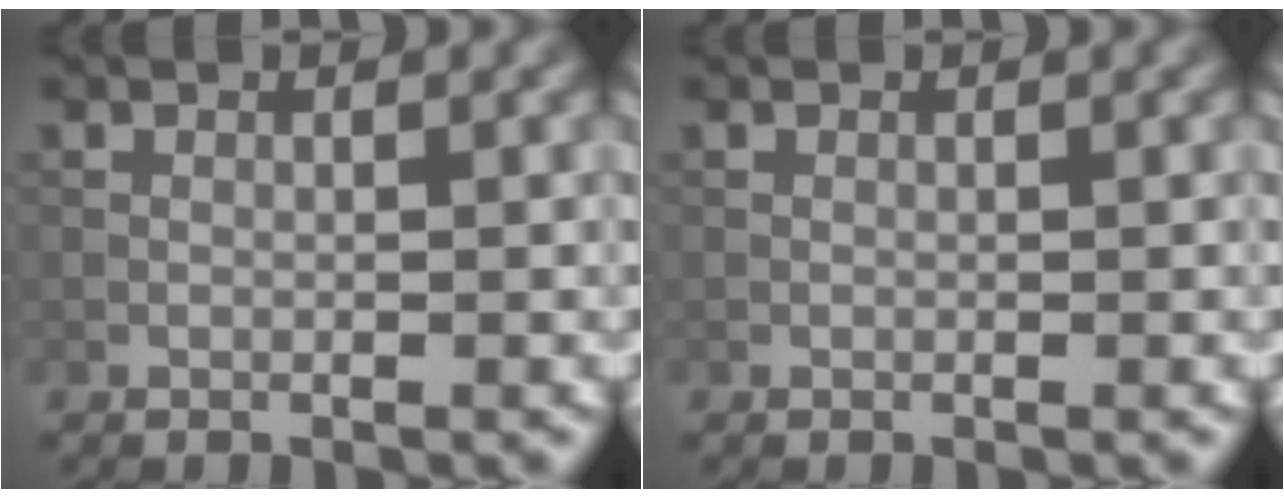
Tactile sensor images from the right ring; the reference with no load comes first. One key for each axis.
{"total": 0.0}